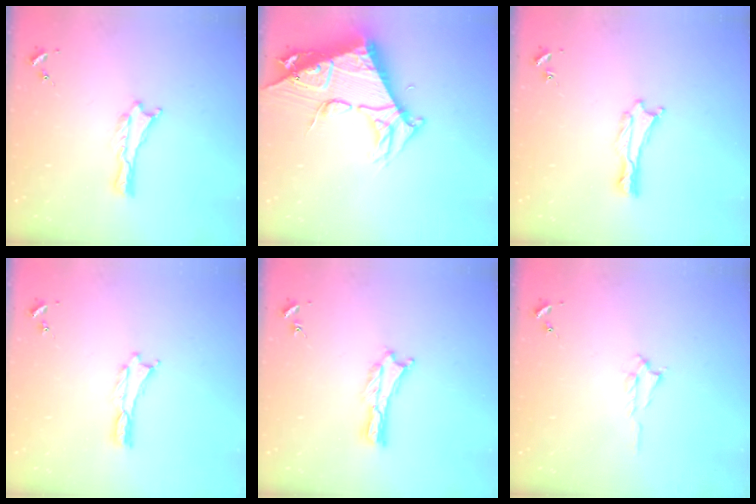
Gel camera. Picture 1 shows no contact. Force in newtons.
{"total": 11.1, "press": 11.1, "slide": 1.3}
{"total": 0.0}
{"total": 0.0}
{"total": 0.6, "press": 0.6, "slide": 0.2}
{"total": 0.7, "press": 0.6, "slide": 0.2}